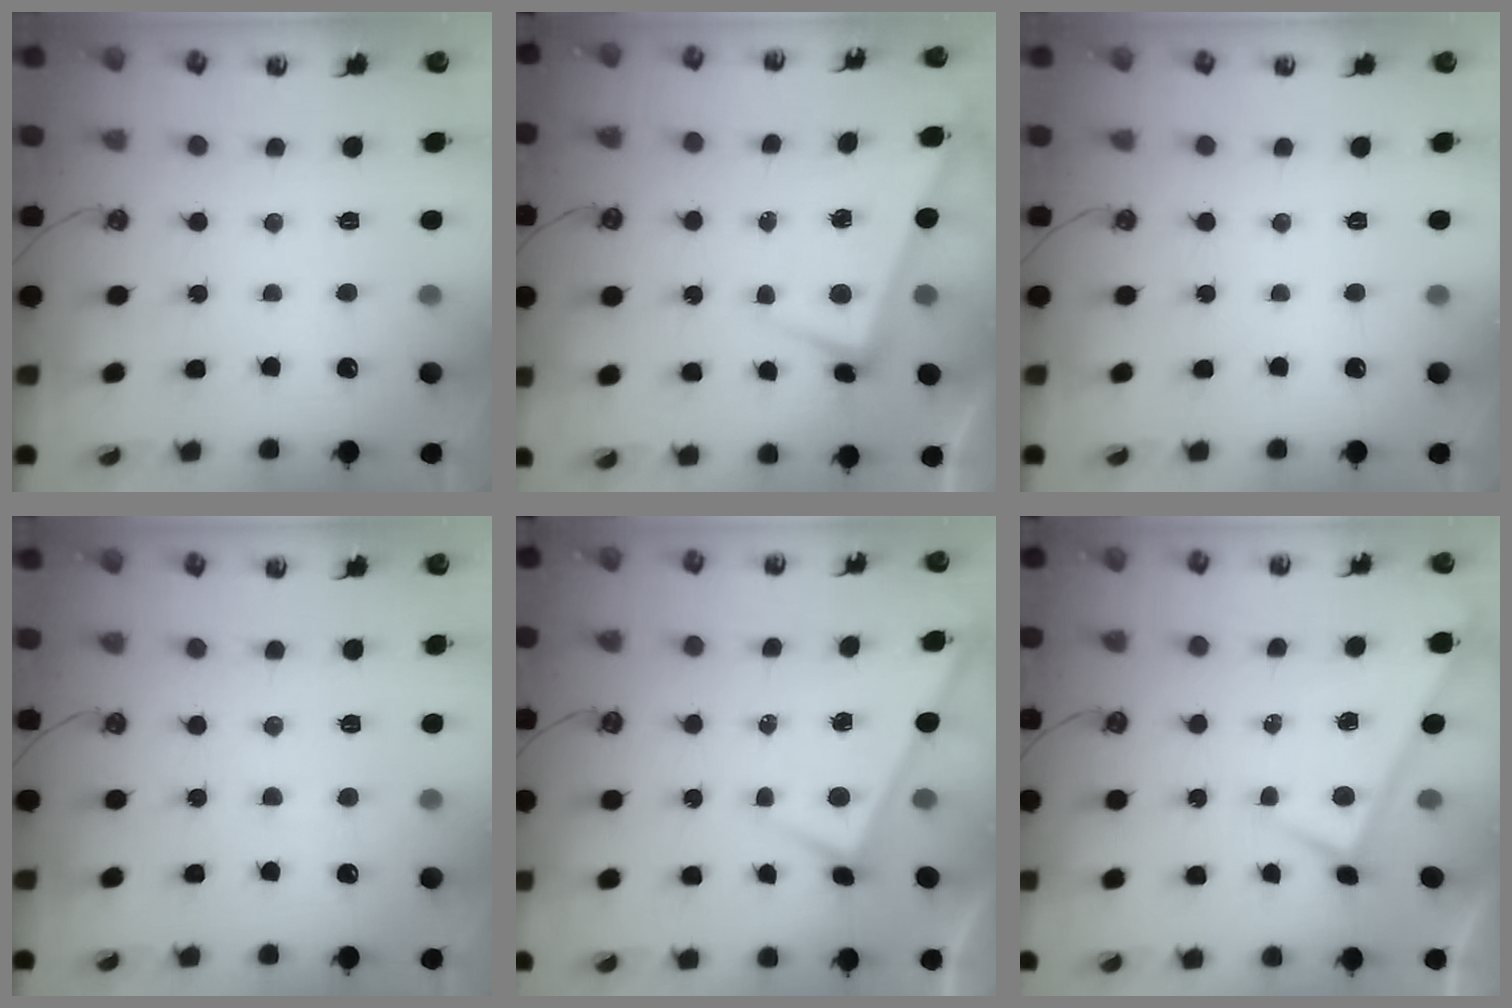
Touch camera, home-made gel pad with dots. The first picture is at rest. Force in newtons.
{"total": 3.5, "press": 3.3, "slide": 1.0}
{"total": 0.0}
{"total": 4.2, "press": 4.2, "slide": 0.3}
{"total": 3.0, "press": 3.0, "slide": 0.1}
{"total": 0.0}